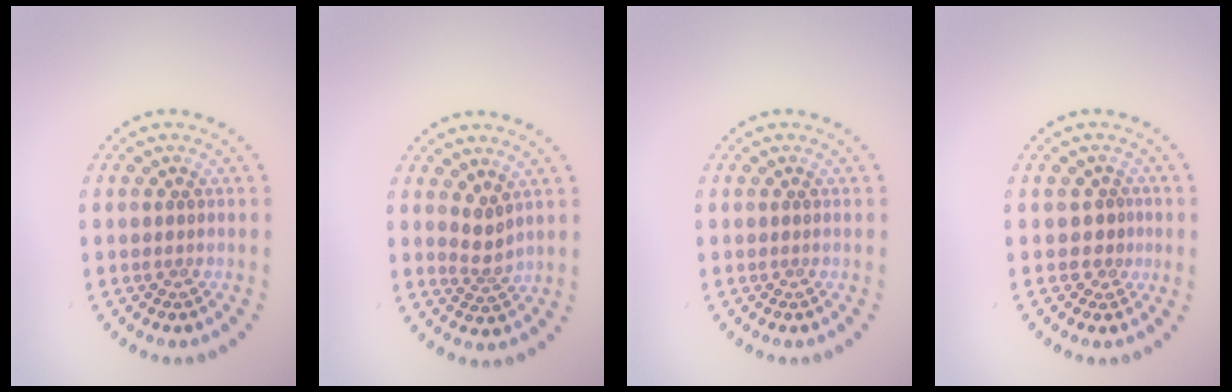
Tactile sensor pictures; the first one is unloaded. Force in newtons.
{"total": 1.8, "press": 1.4, "slide": 1.2}
{"total": 0.0}
{"total": 1.5, "press": 1.3, "slide": 0.8}